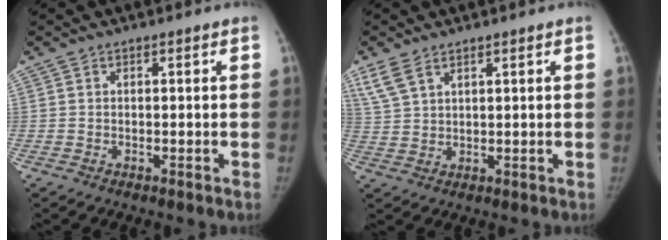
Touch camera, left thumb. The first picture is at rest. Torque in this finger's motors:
{"motor_torque": [2.59, 1.18, 1.56, -1.21, 0.67]}